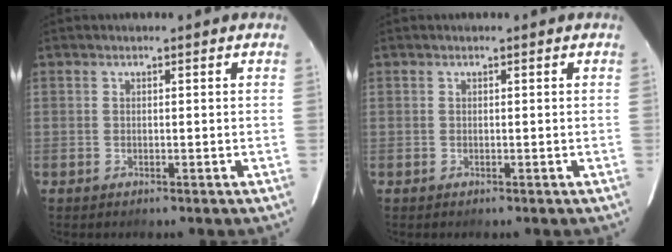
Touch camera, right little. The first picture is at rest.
{"total": 0.0}